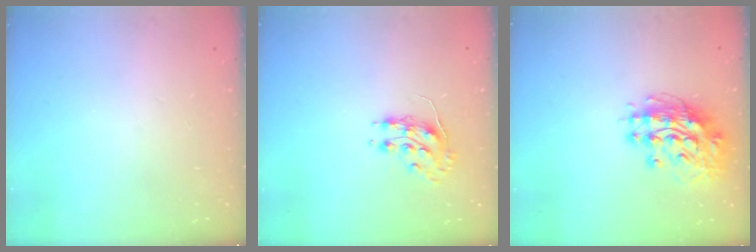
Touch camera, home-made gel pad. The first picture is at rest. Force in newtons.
{"total": 8.6, "press": 8.6, "slide": 0.4}
{"total": 13.1, "press": 13.0, "slide": 1.6}